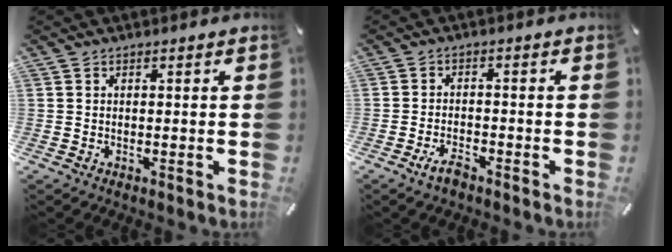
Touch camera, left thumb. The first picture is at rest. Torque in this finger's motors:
{"motor_torque": [-0.25, 0.28, 0.00, 0.01, 0.00]}